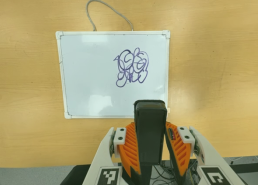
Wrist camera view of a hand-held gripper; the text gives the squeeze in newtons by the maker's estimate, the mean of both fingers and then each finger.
{"total": 4.5, "left": 2.9, "right": 6.1}